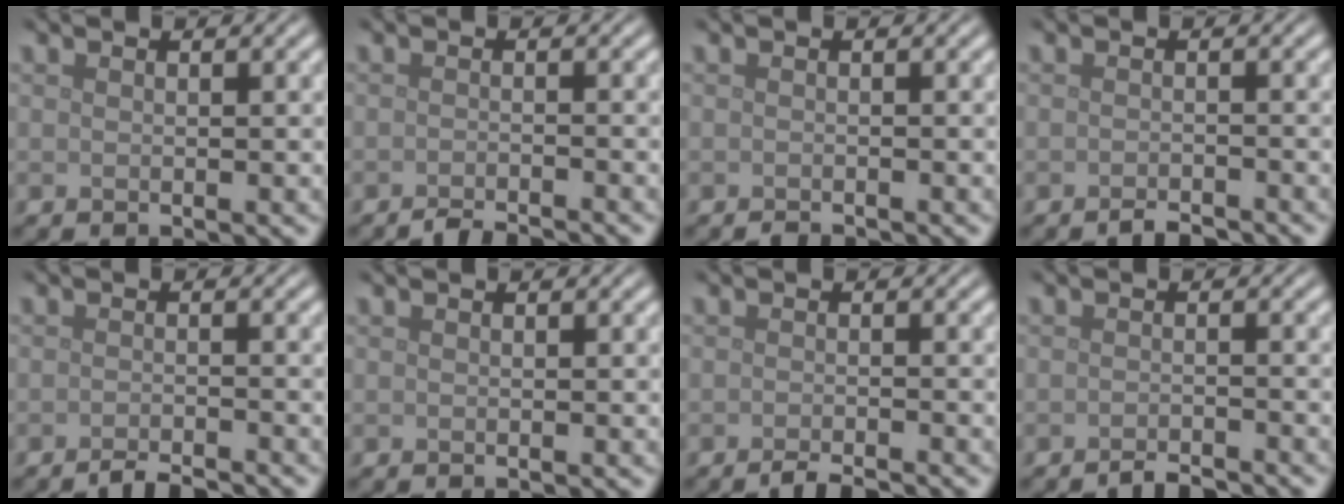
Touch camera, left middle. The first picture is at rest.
{"total": 2.3, "force": [-2.1, 0.3, 1.0], "torque": [-0.005, -0.001, -0.039]}
{"total": 0.7, "force": [-0.7, 0.0, 0.1], "torque": [-0.001, -0.001, -0.015]}
{"total": 1.5, "force": [-1.3, 0.2, 0.6], "torque": [-0.008, 0.000, -0.024]}
{"total": 2.1, "force": [-1.8, 0.3, 1.0], "torque": [-0.007, 0.001, -0.035]}
{"total": 0.0}
{"total": 2.0, "force": [-1.6, 0.2, 1.1], "torque": [-0.009, -0.002, -0.032]}
{"total": 1.8, "force": [-1.6, 0.2, 0.6], "torque": [-0.006, 0.001, -0.030]}